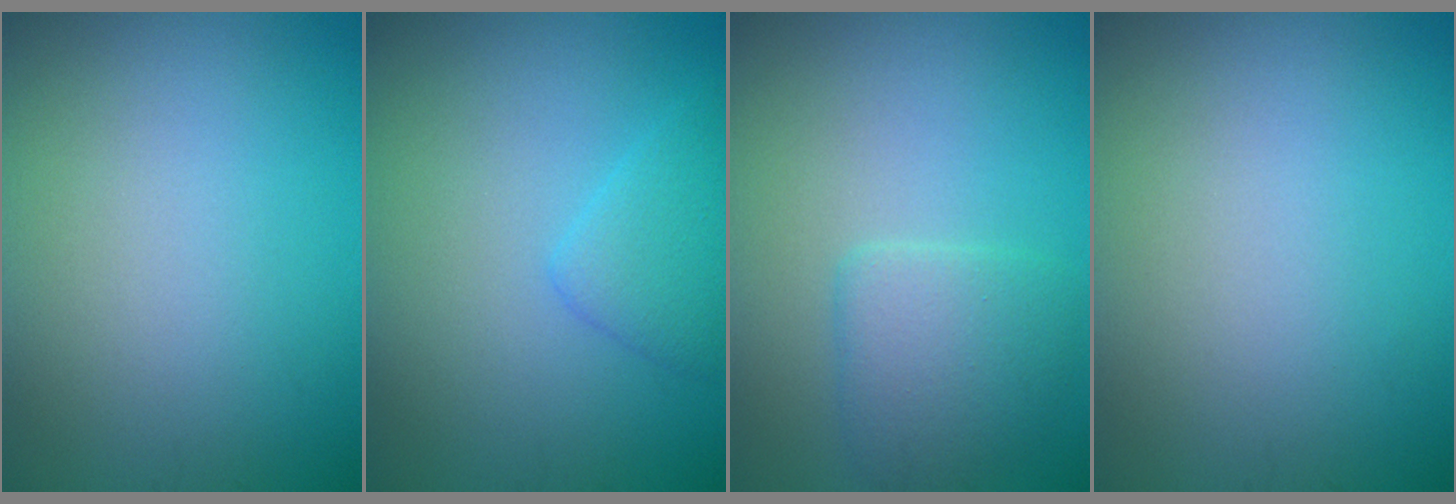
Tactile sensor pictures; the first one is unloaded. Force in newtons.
{"total": 2.2, "press": 2.2, "slide": 0.1}
{"total": 2.9, "press": 2.9, "slide": 0.3}
{"total": 0.0}